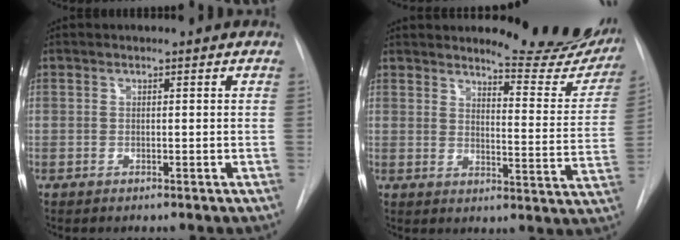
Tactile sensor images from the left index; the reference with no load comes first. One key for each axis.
{"total": 15.0, "fx": 13.8, "fy": 2.8, "fz": 5.3, "tx": -0.044, "ty": -0.074, "tz": 0.148}